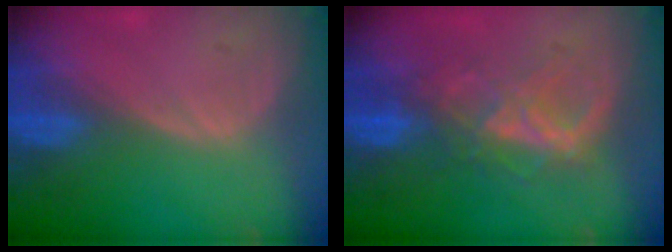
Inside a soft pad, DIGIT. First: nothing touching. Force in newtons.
{"total": 6.4, "press": 6.4, "slide": 0.8}